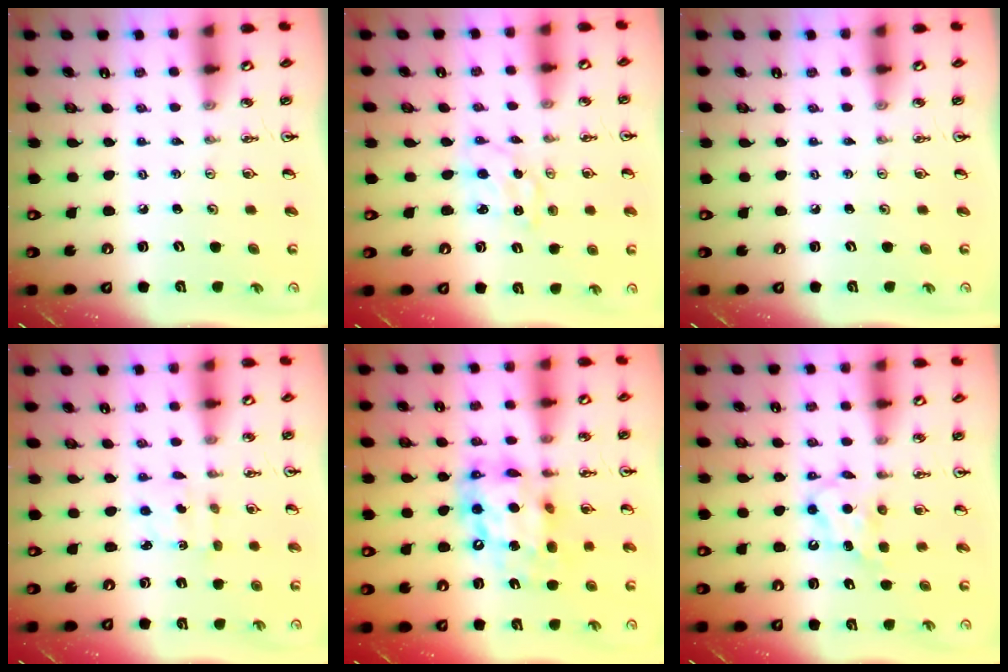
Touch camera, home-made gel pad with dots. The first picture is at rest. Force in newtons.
{"total": 1.6, "press": 1.6, "slide": 0.3}
{"total": 0.0}
{"total": 2.1, "press": 2.0, "slide": 0.6}
{"total": 14.1, "press": 14.0, "slide": 1.7}
{"total": 6.1, "press": 6.1, "slide": 0.2}